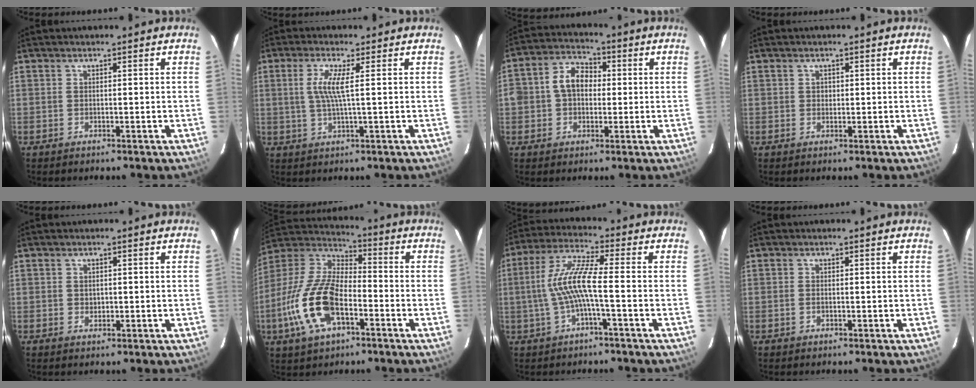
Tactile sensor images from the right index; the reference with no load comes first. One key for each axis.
{"total": 4.8, "fx": 0.9, "fy": -0.1, "fz": 4.8, "tx": -0.096, "ty": -0.003, "tz": 0.018}
{"total": 7.9, "fx": 0.2, "fy": 6.2, "fz": 4.9, "tx": -0.096, "ty": 0.031, "tz": 0.003}
{"total": 0.9, "fx": 0.2, "fy": 0.9, "fz": 0.1, "tx": 0.002, "ty": 0.003, "tz": 0.003}
{"total": 1.2, "fx": 0.1, "fy": 1.1, "fz": 0.5, "tx": -0.005, "ty": 0.002, "tz": 0.001}
{"total": 17.9, "fx": -6.6, "fy": 8.3, "fz": 14.4, "tx": -0.314, "ty": -0.009, "tz": -0.128}
{"total": 9.0, "fx": -1.6, "fy": 0.6, "fz": 8.8, "tx": -0.193, "ty": 0.010, "tz": -0.027}
{"total": 0.6, "fx": -0.2, "fy": 0.4, "fz": 0.4, "tx": -0.010, "ty": 0.000, "tz": -0.004}